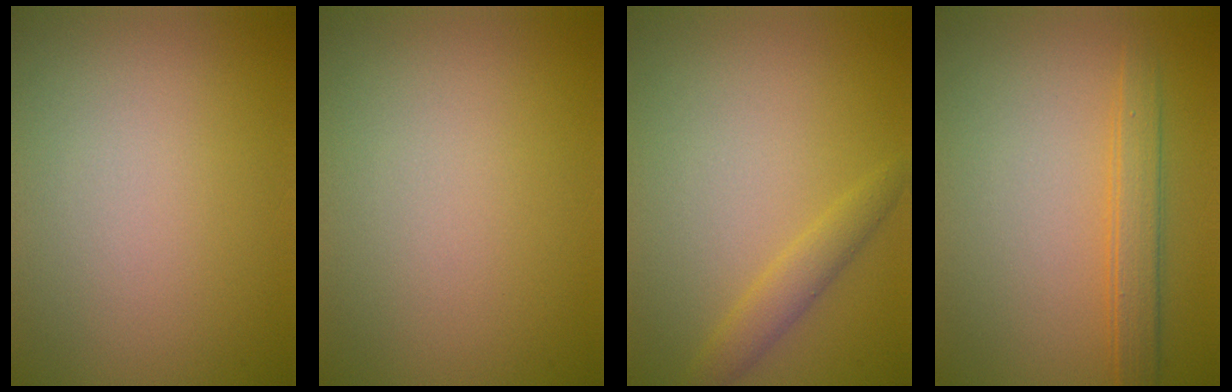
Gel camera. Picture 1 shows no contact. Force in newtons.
{"total": 0.0}
{"total": 1.9, "press": 1.9, "slide": 0.1}
{"total": 3.4, "press": 3.4, "slide": 0.2}